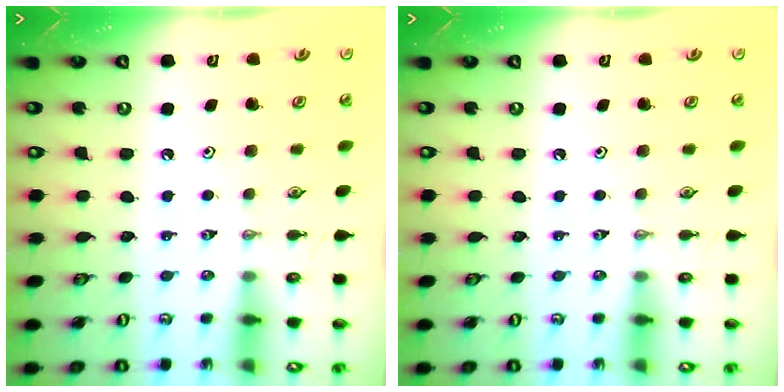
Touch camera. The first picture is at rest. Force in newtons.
{"total": 0.0}